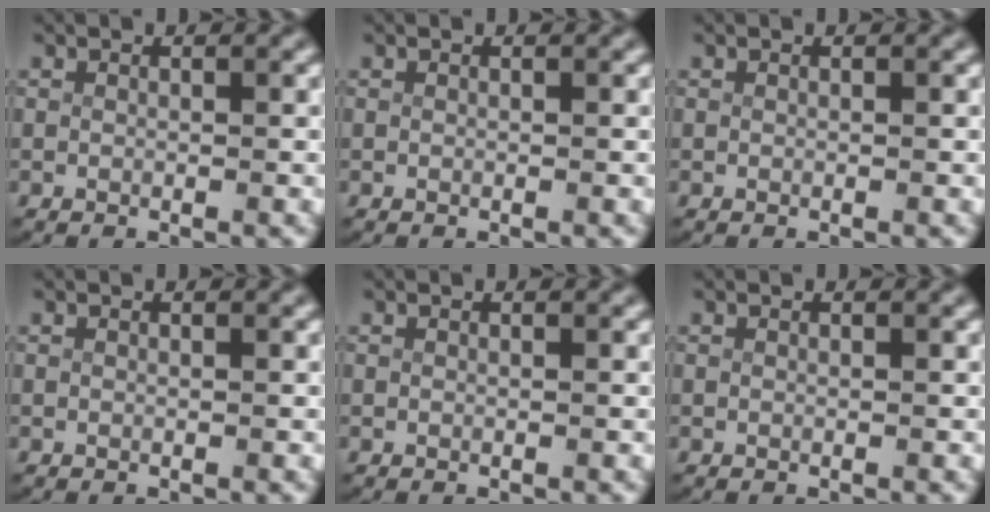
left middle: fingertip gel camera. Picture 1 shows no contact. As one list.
[{"total": 0.0}, {"total": 0.0}, {"total": 0.0}, {"total": 0.0}, {"total": 0.0}]